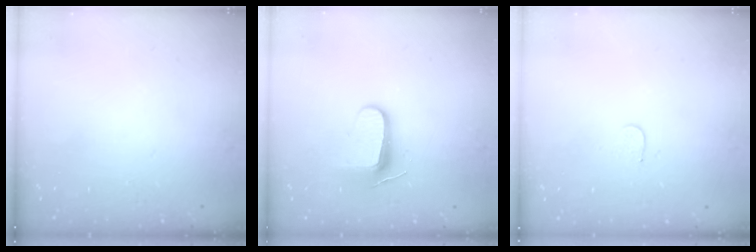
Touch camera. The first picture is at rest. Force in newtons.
{"total": 8.7, "press": 8.6, "slide": 0.9}
{"total": 3.4, "press": 3.4, "slide": 0.2}